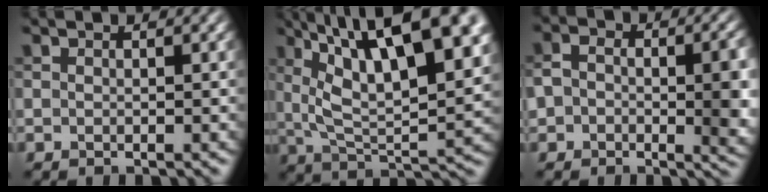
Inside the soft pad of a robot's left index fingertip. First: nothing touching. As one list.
[{"total": 15.0, "force": [7.2, 5.1, 12.1], "torque": [-0.191, 0.010, 0.117]}, {"total": 7.0, "force": [-0.6, 4.4, 5.4], "torque": [-0.066, -0.003, -0.014]}]